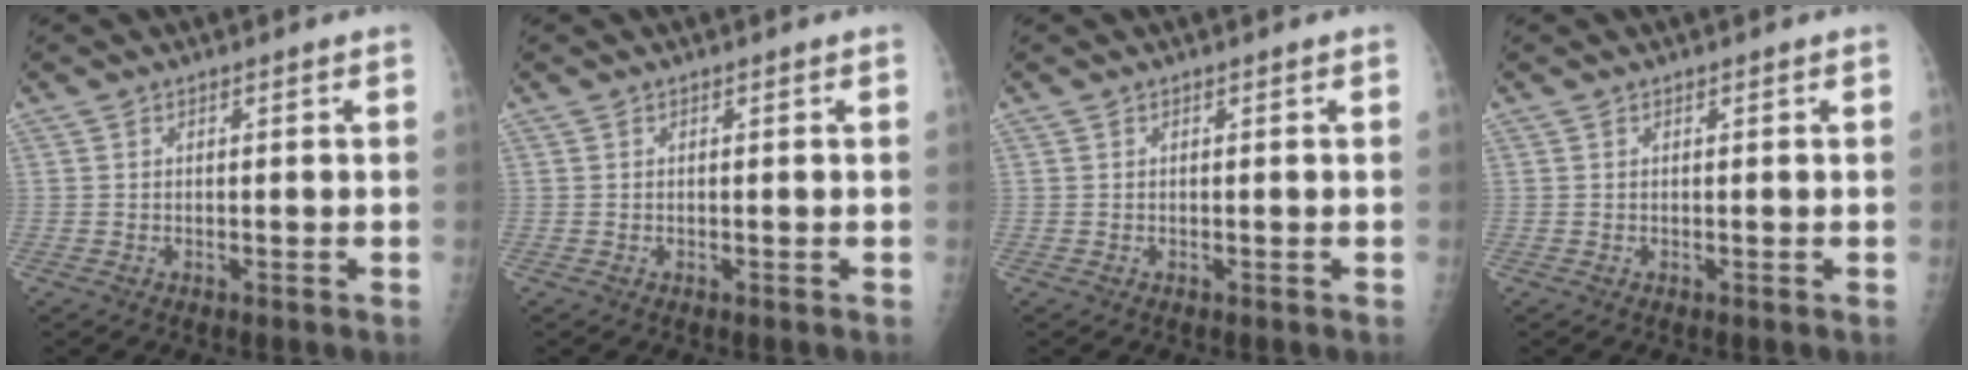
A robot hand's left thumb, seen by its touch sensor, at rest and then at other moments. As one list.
[{"total": 0.0}, {"total": 0.0}, {"total": 0.0}]